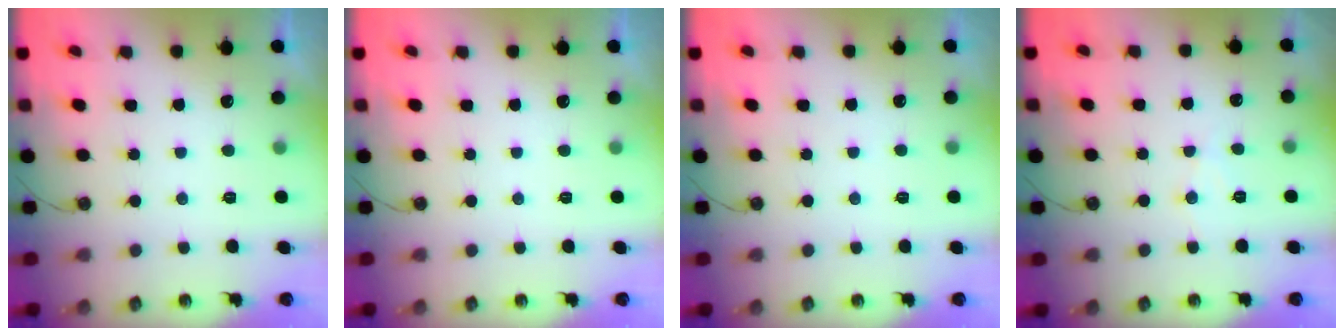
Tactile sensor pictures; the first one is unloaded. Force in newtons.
{"total": 0.0}
{"total": 2.0, "press": 2.0, "slide": 0.4}
{"total": 6.2, "press": 6.1, "slide": 0.8}